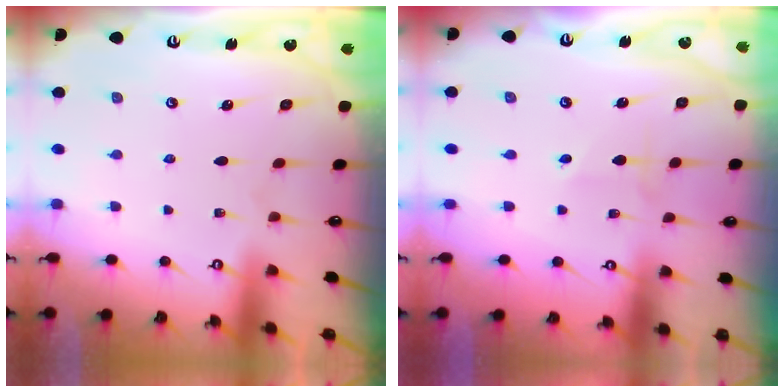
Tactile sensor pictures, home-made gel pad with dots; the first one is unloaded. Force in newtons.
{"total": 2.2, "press": 2.2, "slide": 0.3}